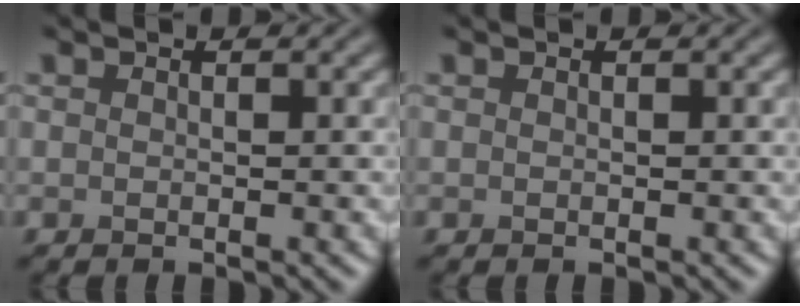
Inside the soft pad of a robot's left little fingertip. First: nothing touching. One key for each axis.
{"total": 0.0}